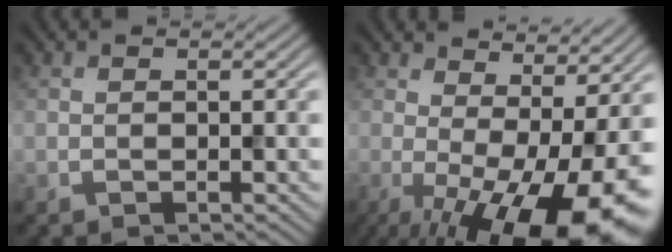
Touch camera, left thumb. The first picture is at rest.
{"total": 17.0, "force": [-3.2, 6.3, 15.4], "torque": [-0.208, -0.011, -0.028]}